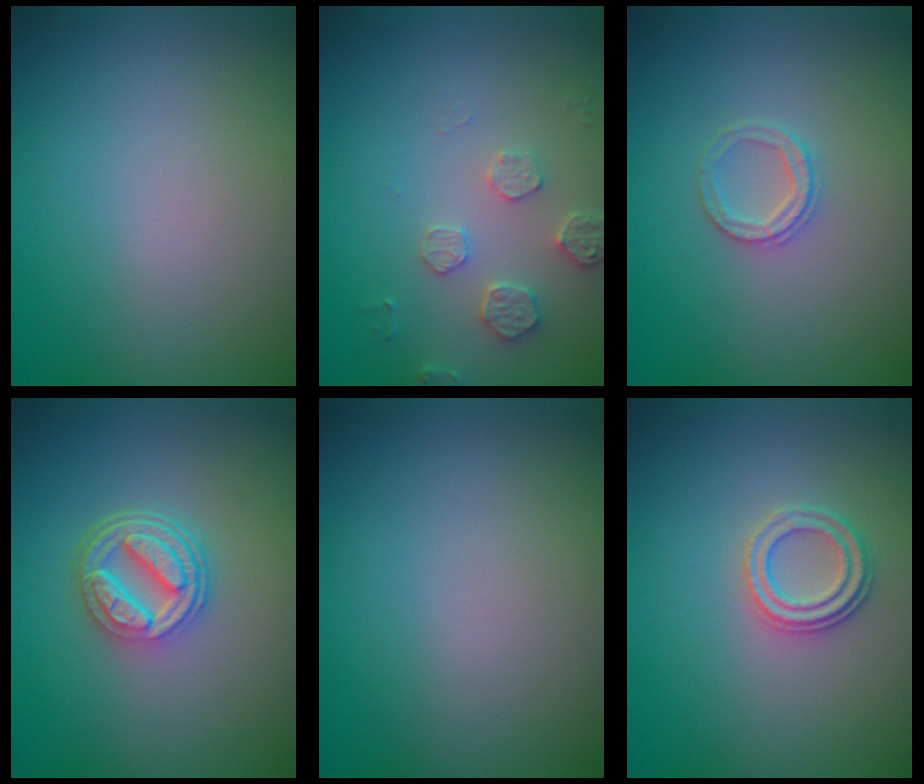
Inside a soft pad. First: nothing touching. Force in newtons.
{"total": 2.5, "press": 2.5, "slide": 0.5}
{"total": 1.9, "press": 1.8, "slide": 0.4}
{"total": 5.2, "press": 3.7, "slide": 3.6}
{"total": 0.0}
{"total": 2.3, "press": 2.2, "slide": 0.8}